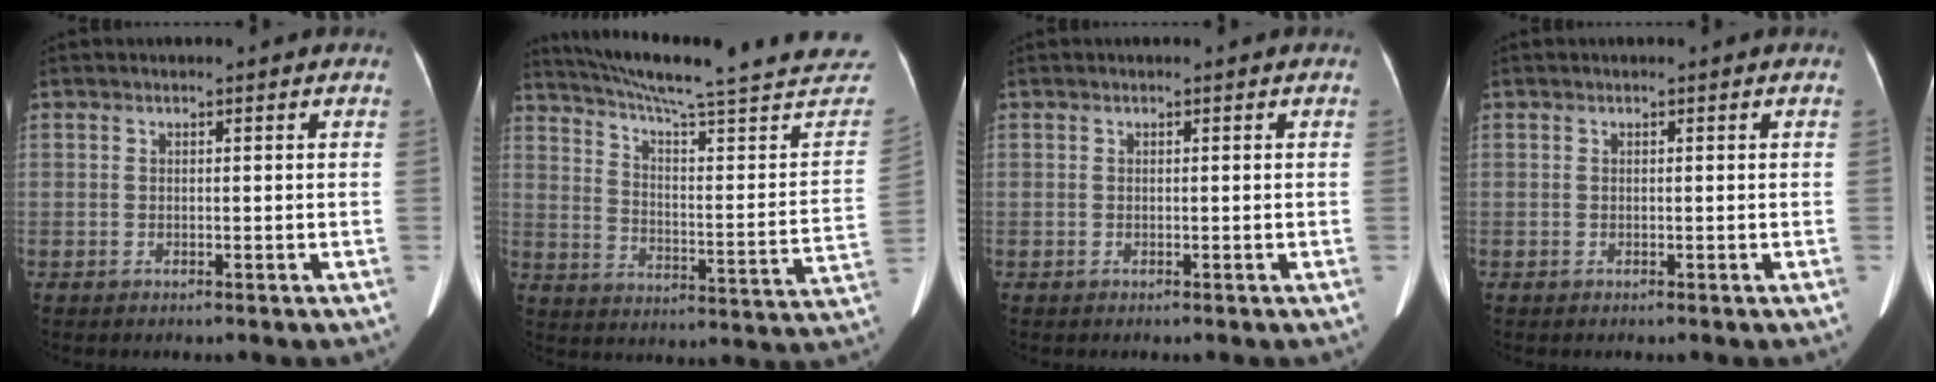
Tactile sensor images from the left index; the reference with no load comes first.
{"total": 31.5, "force": [28.2, 1.9, 13.8], "torque": [-0.209, -0.108, 0.356]}
{"total": 0.0}
{"total": 0.0}